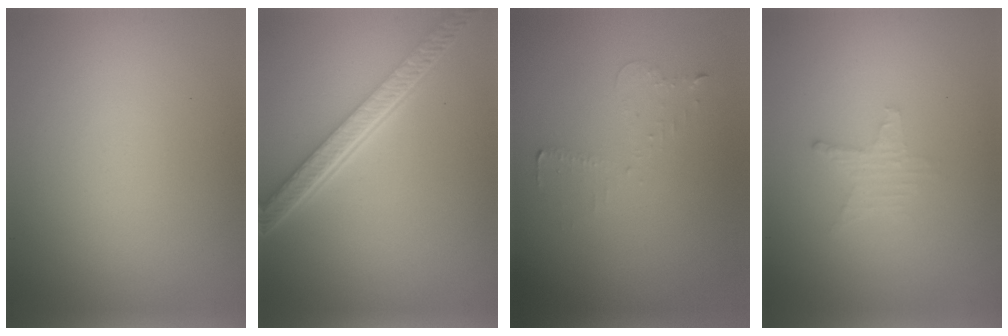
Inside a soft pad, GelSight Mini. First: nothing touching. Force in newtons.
{"total": 5.6, "press": 4.1, "slide": 3.8}
{"total": 0.9, "press": 0.8, "slide": 0.4}
{"total": 1.5, "press": 1.4, "slide": 0.3}